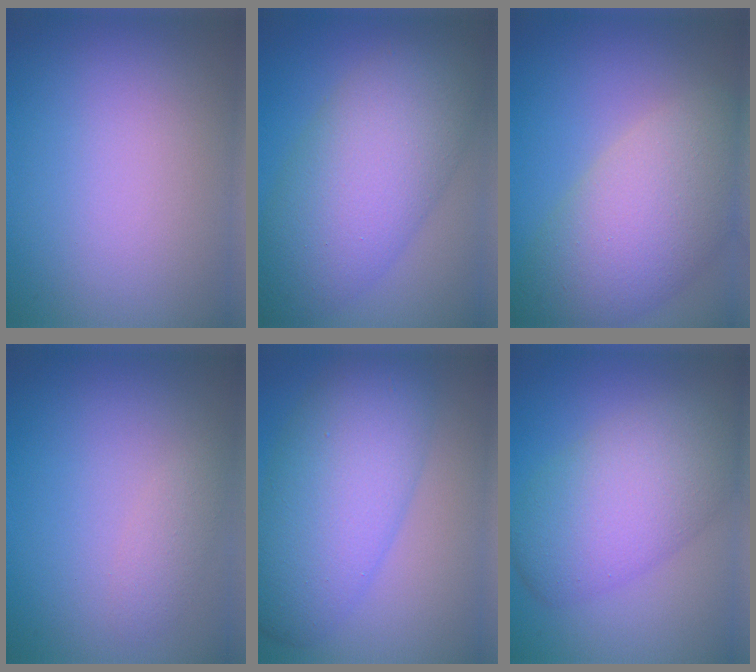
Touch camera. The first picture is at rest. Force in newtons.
{"total": 9.5, "press": 9.5, "slide": 0.4}
{"total": 9.2, "press": 9.2, "slide": 0.8}
{"total": 1.4, "press": 1.4, "slide": 0.1}
{"total": 8.2, "press": 8.2, "slide": 0.1}
{"total": 7.9, "press": 7.9, "slide": 0.3}